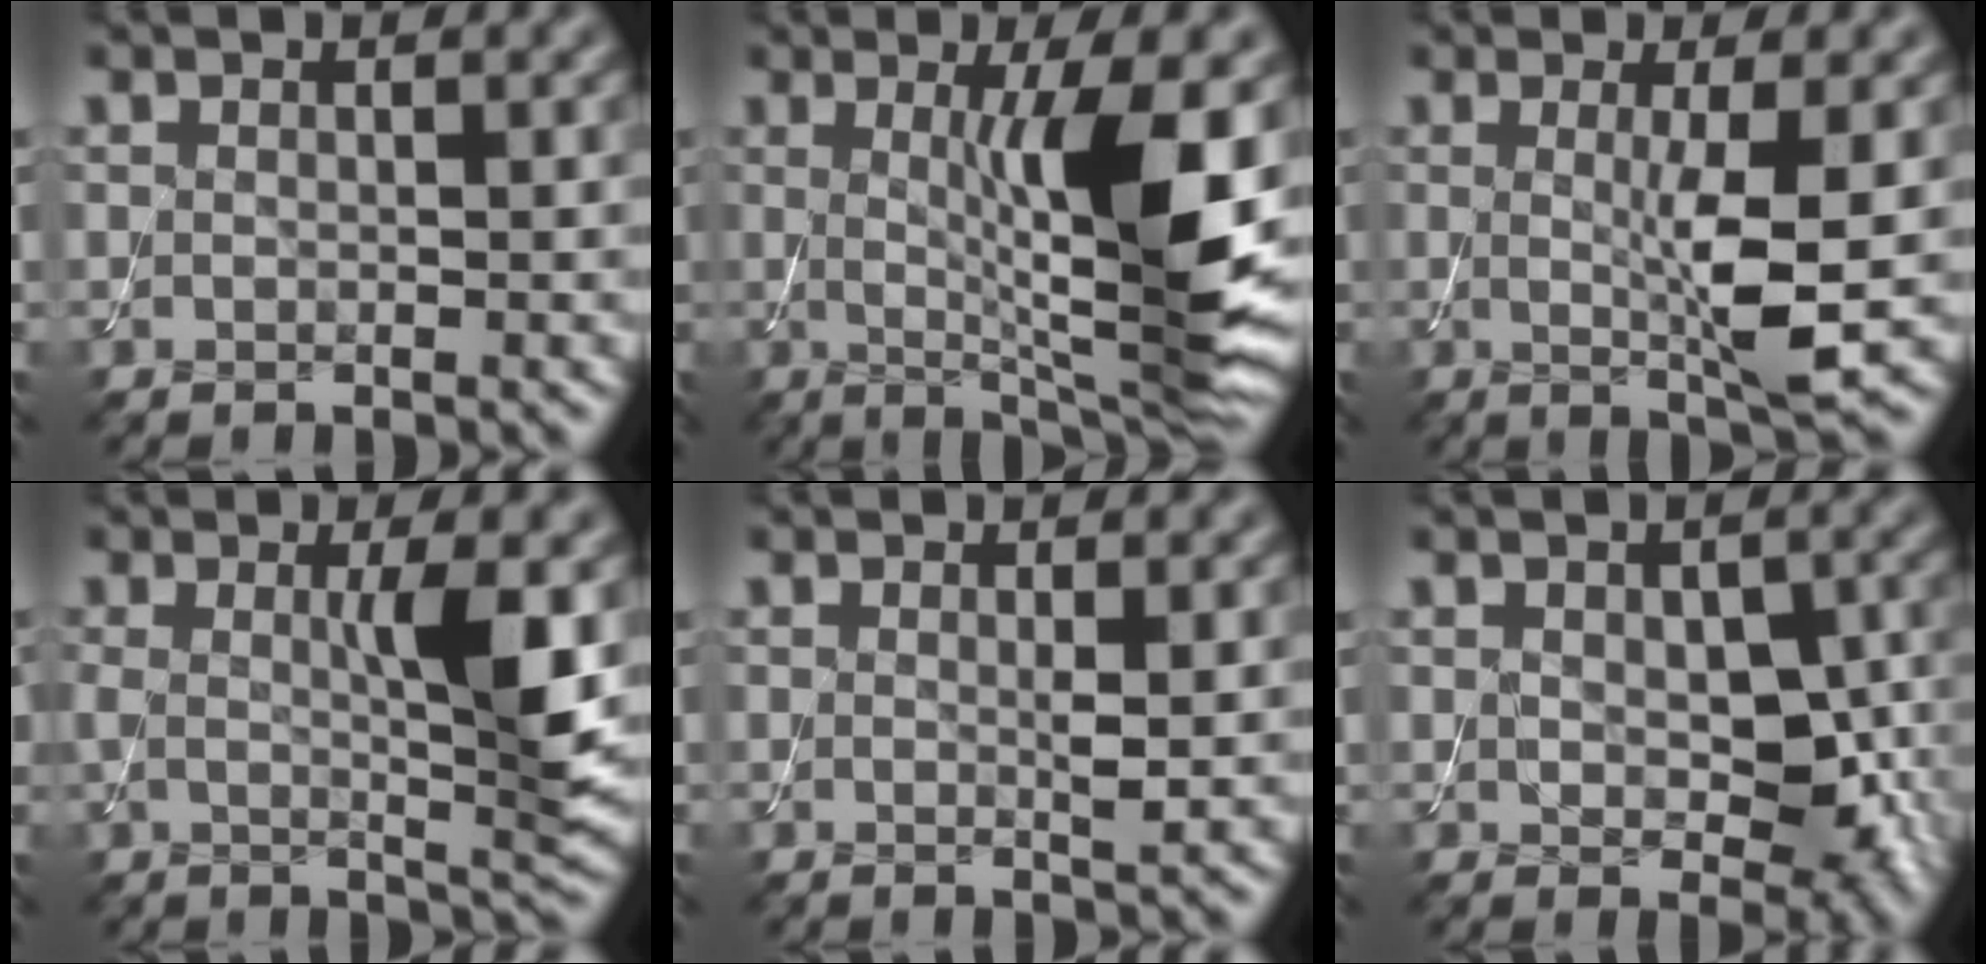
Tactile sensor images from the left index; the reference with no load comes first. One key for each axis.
{"total": 9.6, "fx": 0.7, "fy": 1.6, "fz": 9.4, "tx": -0.141, "ty": -0.016, "tz": 0.020}
{"total": 4.4, "fx": 0.0, "fy": 0.5, "fz": 4.4, "tx": -0.079, "ty": -0.011, "tz": 0.001}
{"total": 5.4, "fx": 0.6, "fy": 1.0, "fz": 5.3, "tx": -0.090, "ty": -0.006, "tz": 0.012}
{"total": 1.1, "fx": 0.1, "fy": 0.1, "fz": 1.1, "tx": -0.019, "ty": -0.003, "tz": 0.001}
{"total": 6.1, "fx": -0.4, "fy": 3.9, "fz": 4.7, "tx": -0.072, "ty": -0.014, "tz": 0.001}